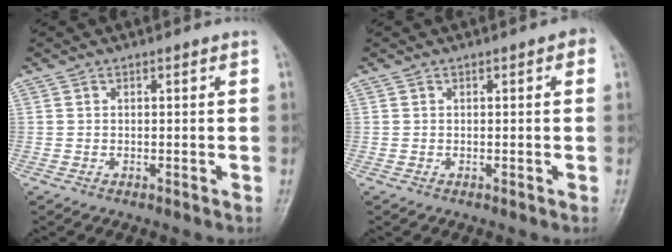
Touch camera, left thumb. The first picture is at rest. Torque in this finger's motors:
{"motor_torque": [0.38, 0.21, 0.29, -0.28, 0.00]}